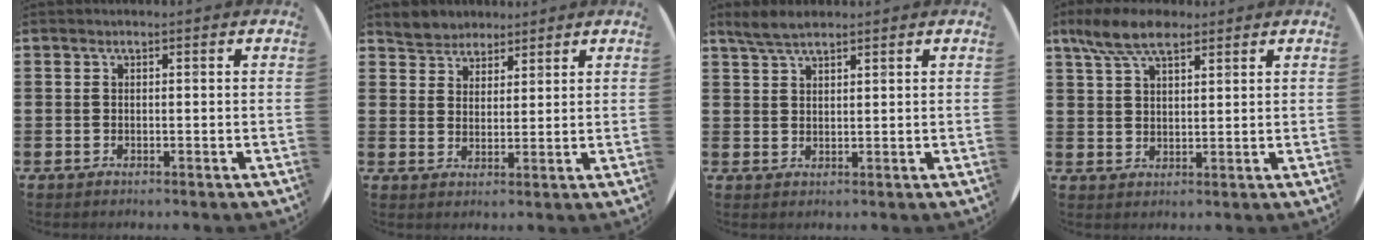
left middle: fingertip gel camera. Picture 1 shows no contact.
{"total": 3.6, "force": [3.3, 1.3, -0.7], "torque": [0.000, -0.002, 0.064]}
{"total": 3.4, "force": [2.8, 0.8, 1.7], "torque": [-0.039, 0.003, 0.053]}
{"total": 6.9, "force": [5.1, 2.8, 3.8], "torque": [-0.085, 0.000, 0.094]}